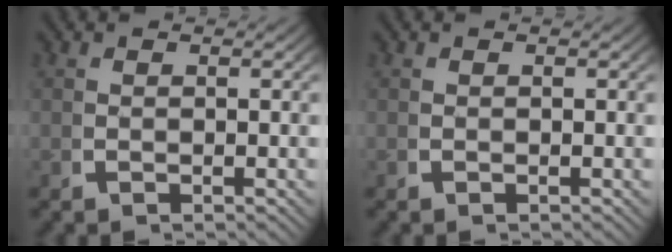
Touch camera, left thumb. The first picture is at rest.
{"total": 0.0}